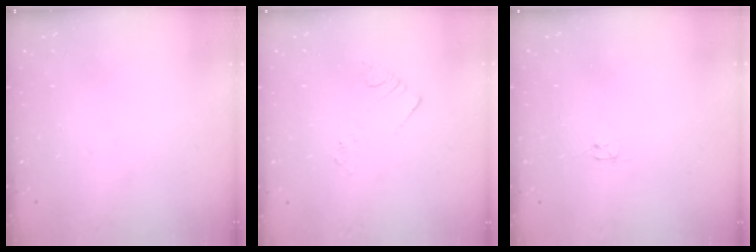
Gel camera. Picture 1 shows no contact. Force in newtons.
{"total": 2.2, "press": 2.2, "slide": 0.1}
{"total": 2.4, "press": 2.3, "slide": 0.4}